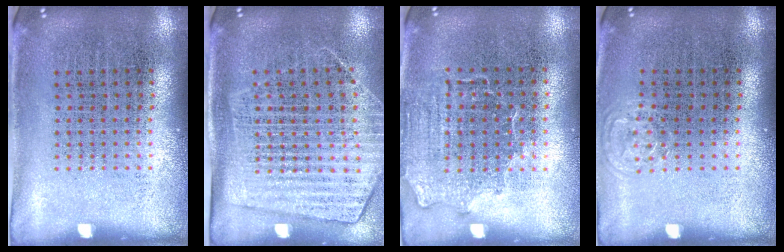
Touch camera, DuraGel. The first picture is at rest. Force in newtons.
{"total": 1.8, "press": 1.5, "slide": 0.9}
{"total": 1.4, "press": 1.2, "slide": 0.7}
{"total": 0.6, "press": 0.6, "slide": 0.1}